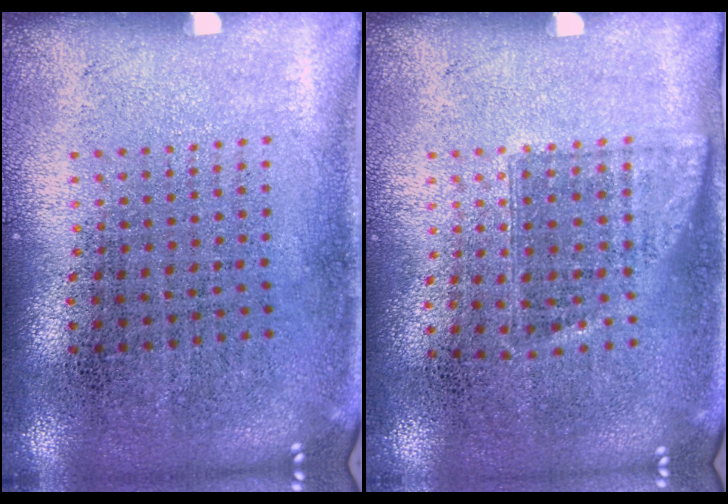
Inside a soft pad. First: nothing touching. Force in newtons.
{"total": 0.9, "press": 0.8, "slide": 0.5}